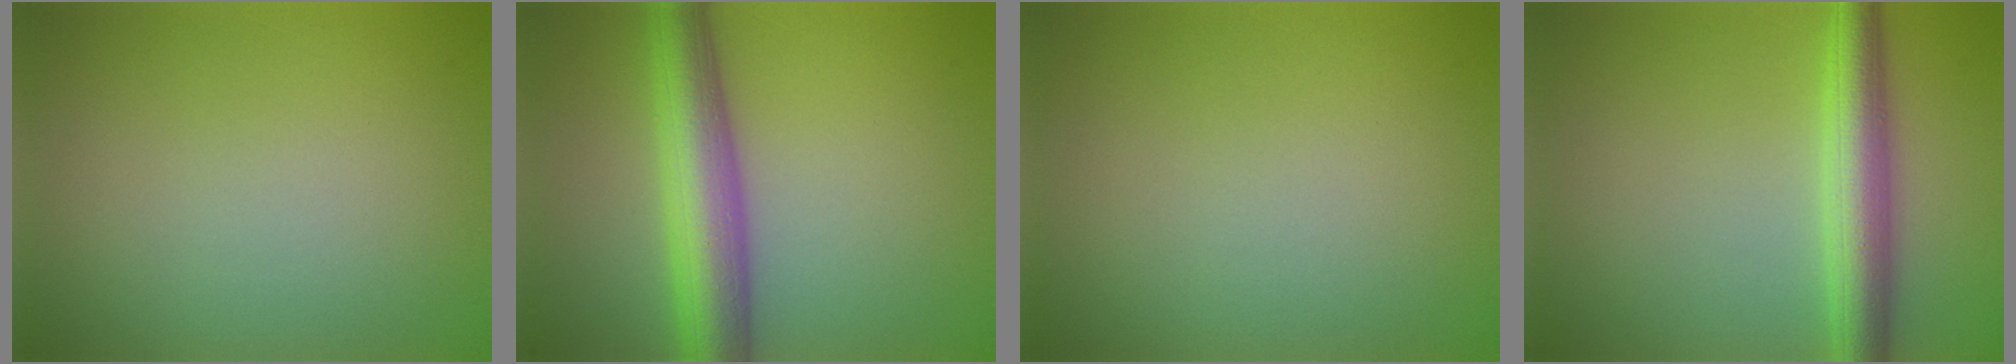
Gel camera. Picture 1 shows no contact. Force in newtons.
{"total": 7.0, "press": 7.0, "slide": 0.2}
{"total": 0.0}
{"total": 4.6, "press": 4.6, "slide": 0.1}